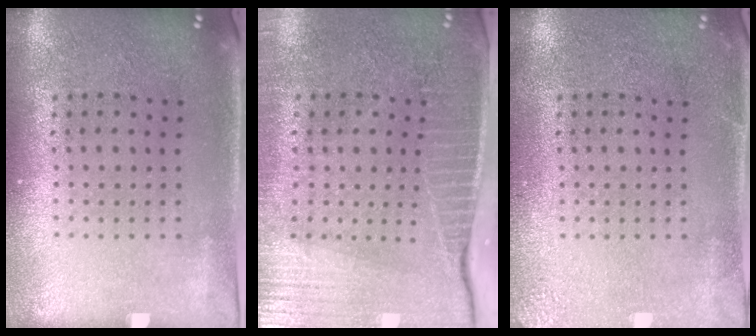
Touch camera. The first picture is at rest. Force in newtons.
{"total": 3.8, "press": 3.4, "slide": 1.7}
{"total": 2.5, "press": 2.4, "slide": 0.3}